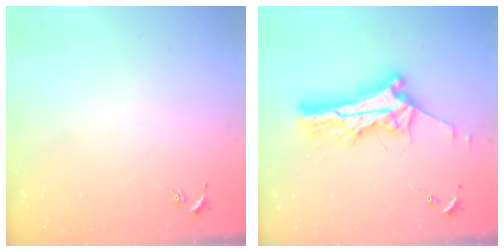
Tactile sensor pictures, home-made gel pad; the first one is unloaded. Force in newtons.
{"total": 11.0, "press": 11.0, "slide": 0.8}